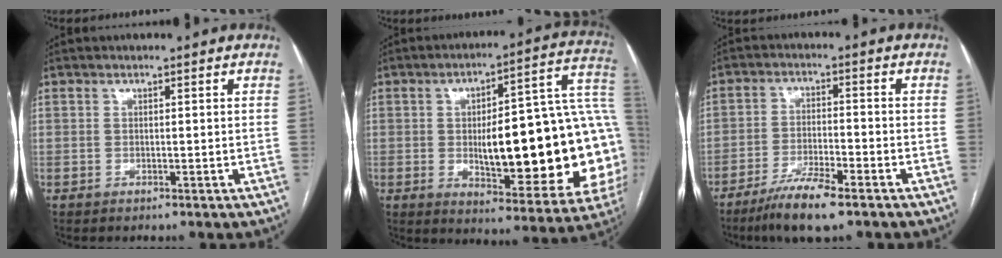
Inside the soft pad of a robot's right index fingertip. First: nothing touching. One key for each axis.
{"total": 27.8, "fx": -1.9, "fy": 6.9, "fz": 26.9, "tx": -0.276, "ty": 0.030, "tz": -0.013}
{"total": 7.9, "fx": -5.7, "fy": 0.8, "fz": 5.5, "tx": -0.104, "ty": -0.018, "tz": -0.102}